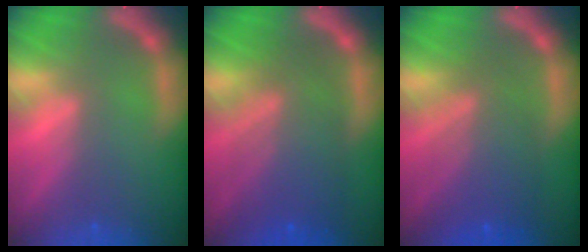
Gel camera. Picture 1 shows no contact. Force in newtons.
{"total": 8.5}
{"total": 7.0}